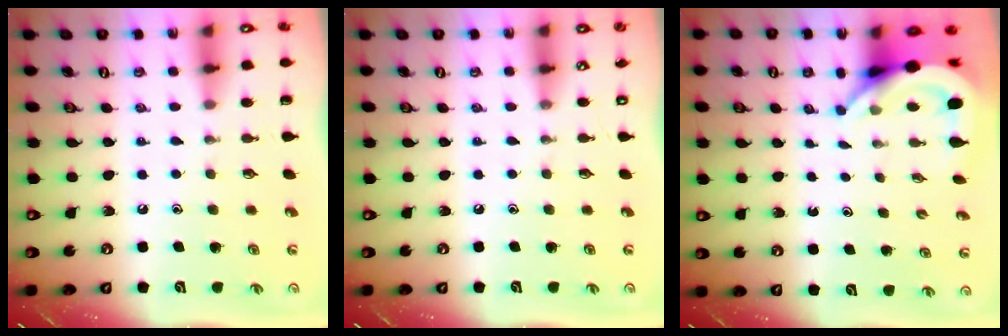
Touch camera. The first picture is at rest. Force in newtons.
{"total": 0.0}
{"total": 5.6, "press": 5.6, "slide": 0.7}